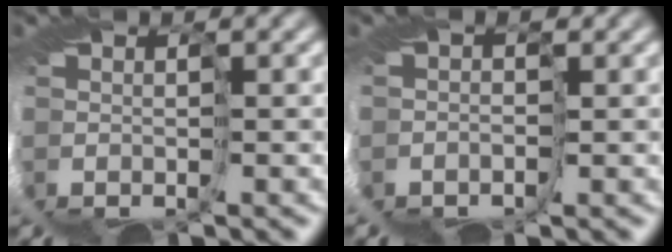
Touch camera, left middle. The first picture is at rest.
{"total": 1.1, "force": [-0.8, 0.6, -0.2], "torque": [0.020, -0.001, -0.014]}